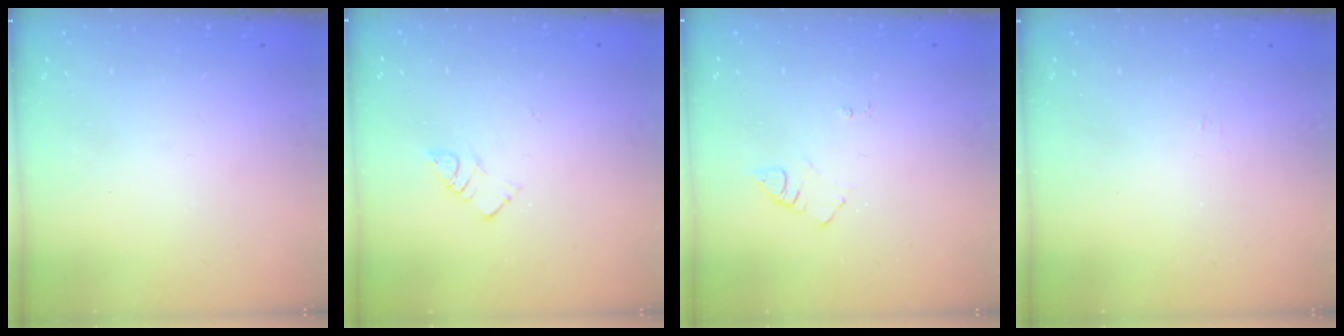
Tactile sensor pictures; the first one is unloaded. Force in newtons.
{"total": 4.4, "press": 4.4, "slide": 0.1}
{"total": 3.8, "press": 3.8, "slide": 0.4}
{"total": 3.2, "press": 3.2, "slide": 0.3}